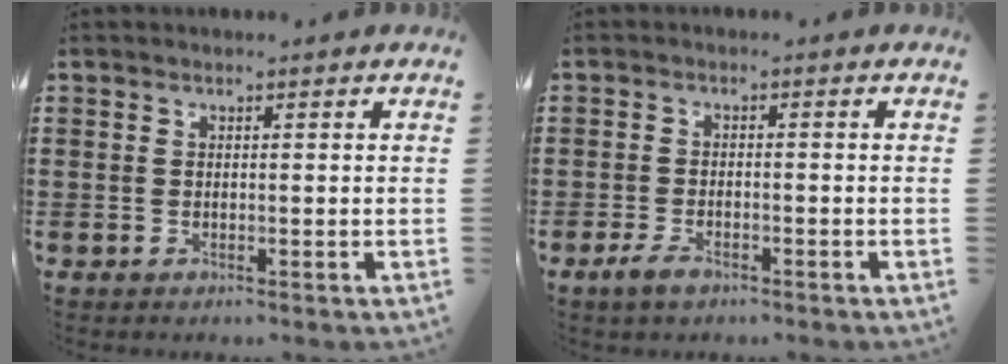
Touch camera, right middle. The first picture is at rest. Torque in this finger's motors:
{"motor_torque": [1.99, 0.14, 0.31, 0.08]}